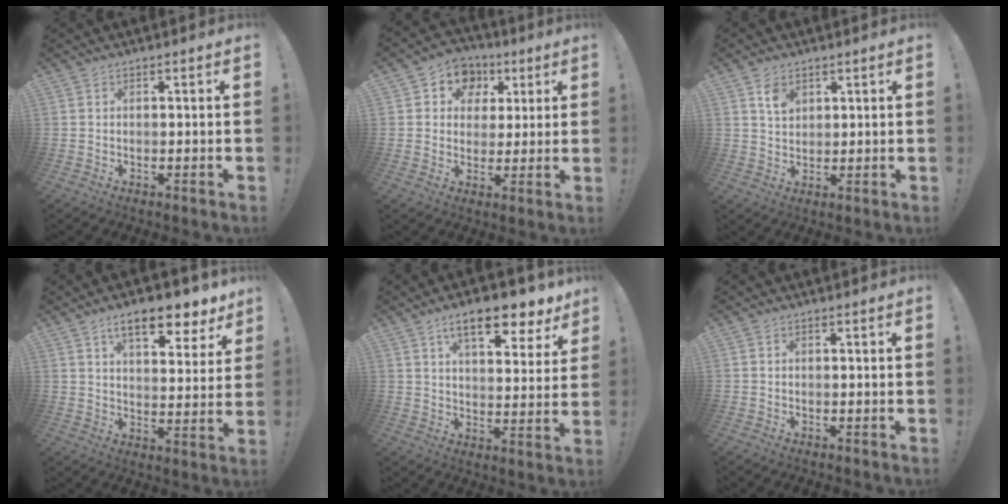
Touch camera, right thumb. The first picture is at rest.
{"total": 8.8, "force": [2.7, 7.9, 2.9], "torque": [-0.033, -0.011, 0.054]}
{"total": 4.8, "force": [2.8, 3.2, 2.3], "torque": [-0.025, -0.015, 0.049]}
{"total": 12.5, "force": [8.0, 4.3, 8.6], "torque": [-0.122, -0.044, 0.133]}
{"total": 13.7, "force": [8.6, 4.6, 9.6], "torque": [-0.142, -0.047, 0.140]}
{"total": 0.0}